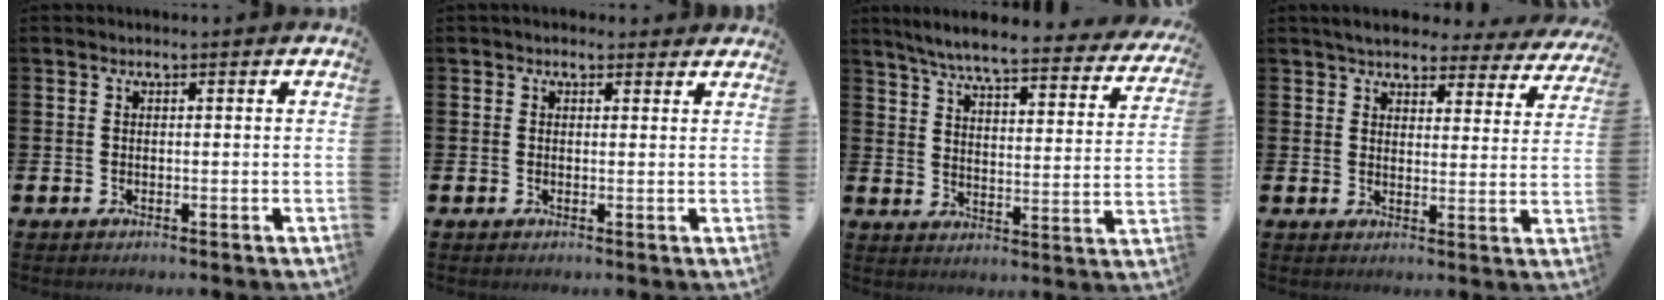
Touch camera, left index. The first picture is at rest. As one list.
[{"total": 1.1, "force": [0.9, 0.7, 0.2], "torque": [0.006, 0.005, 0.014]}, {"total": 6.5, "force": [5.9, 0.3, 2.6], "torque": [-0.071, -0.046, 0.094]}, {"total": 4.8, "force": [4.6, 1.3, 0.9], "torque": [-0.033, -0.024, 0.078]}]